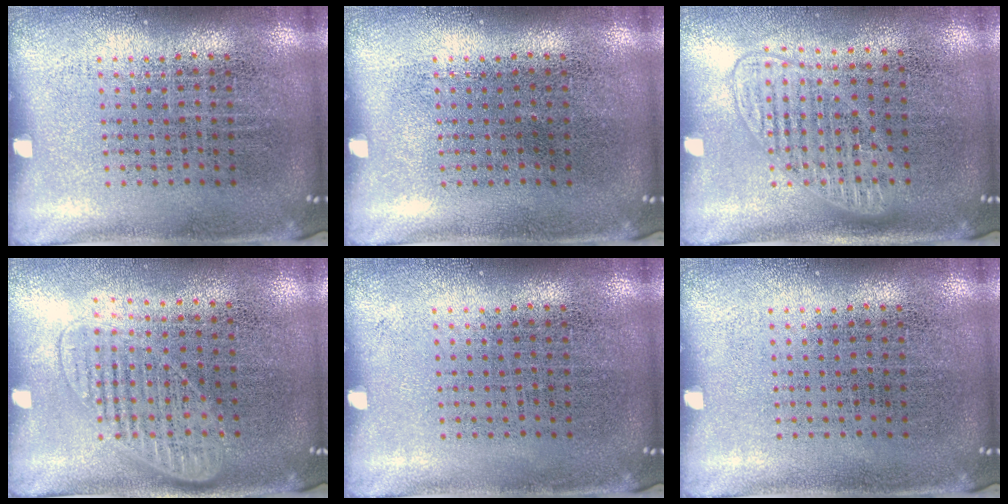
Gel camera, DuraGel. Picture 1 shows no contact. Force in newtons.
{"total": 0.0}
{"total": 1.5, "press": 1.3, "slide": 0.7}
{"total": 1.4, "press": 1.2, "slide": 0.6}
{"total": 0.0}
{"total": 0.0}